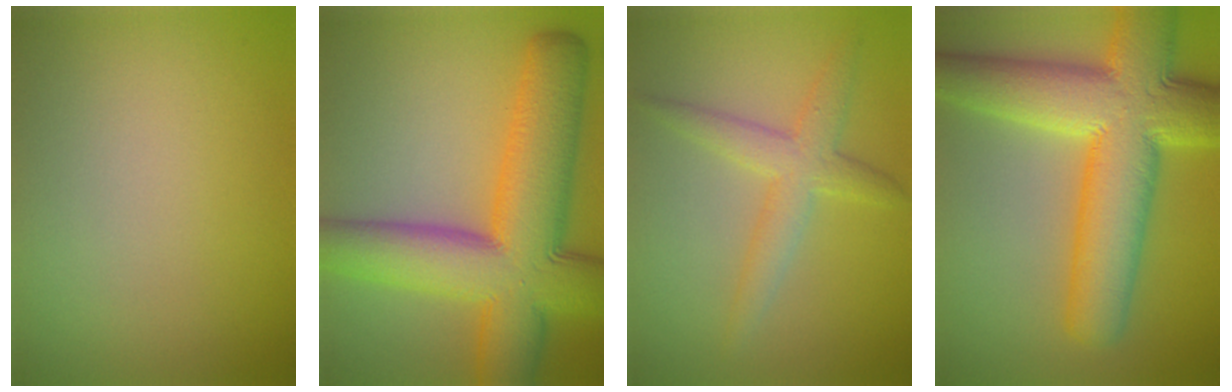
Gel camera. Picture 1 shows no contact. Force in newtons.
{"total": 13.4, "press": 13.4, "slide": 0.5}
{"total": 3.4, "press": 3.4, "slide": 0.0}
{"total": 12.1, "press": 12.1, "slide": 0.3}